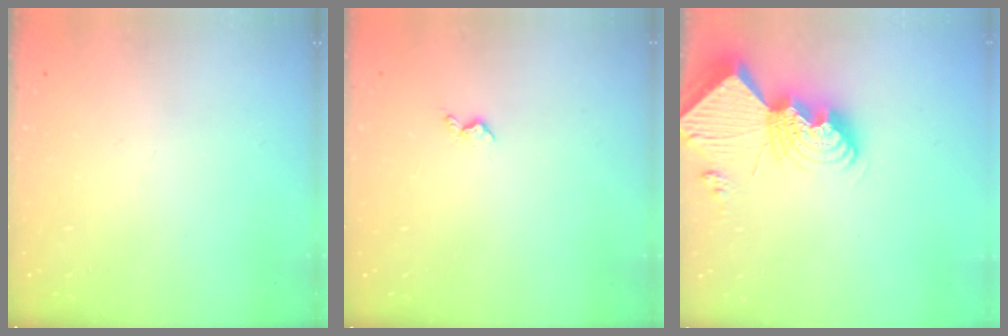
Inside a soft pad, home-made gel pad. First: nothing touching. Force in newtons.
{"total": 3.5, "press": 3.5, "slide": 0.6}
{"total": 16.8, "press": 16.8, "slide": 1.7}